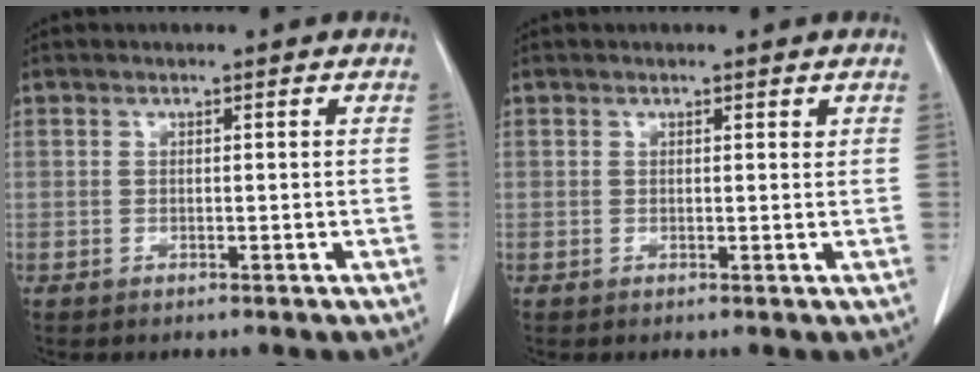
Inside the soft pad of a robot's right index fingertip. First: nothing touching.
{"total": 0.7, "force": [0.5, 0.3, 0.3], "torque": [-0.003, -0.002, 0.005]}